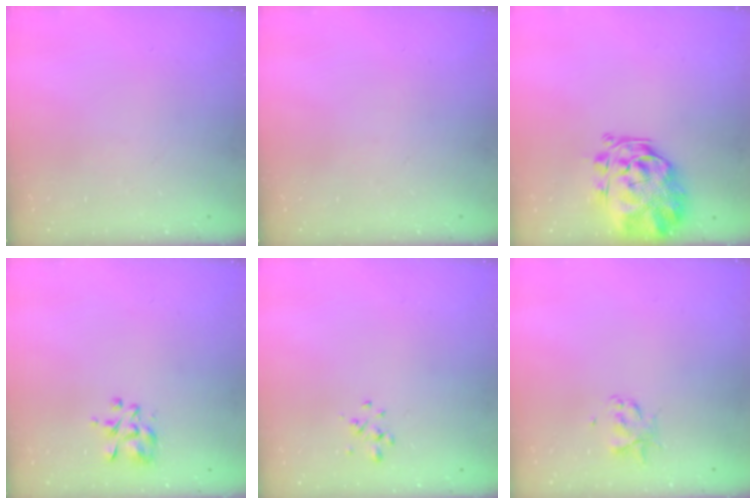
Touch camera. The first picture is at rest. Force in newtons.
{"total": 0.0}
{"total": 3.3, "press": 2.9, "slide": 1.6}
{"total": 3.4, "press": 3.3, "slide": 0.6}
{"total": 0.8, "press": 0.7, "slide": 0.5}
{"total": 2.5, "press": 2.5, "slide": 0.4}